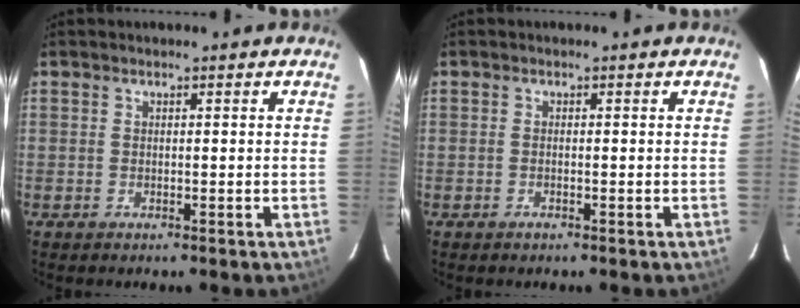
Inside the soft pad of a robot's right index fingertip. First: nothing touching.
{"total": 0.6, "force": [-0.3, 0.1, 0.5], "torque": [-0.008, 0.003, -0.007]}